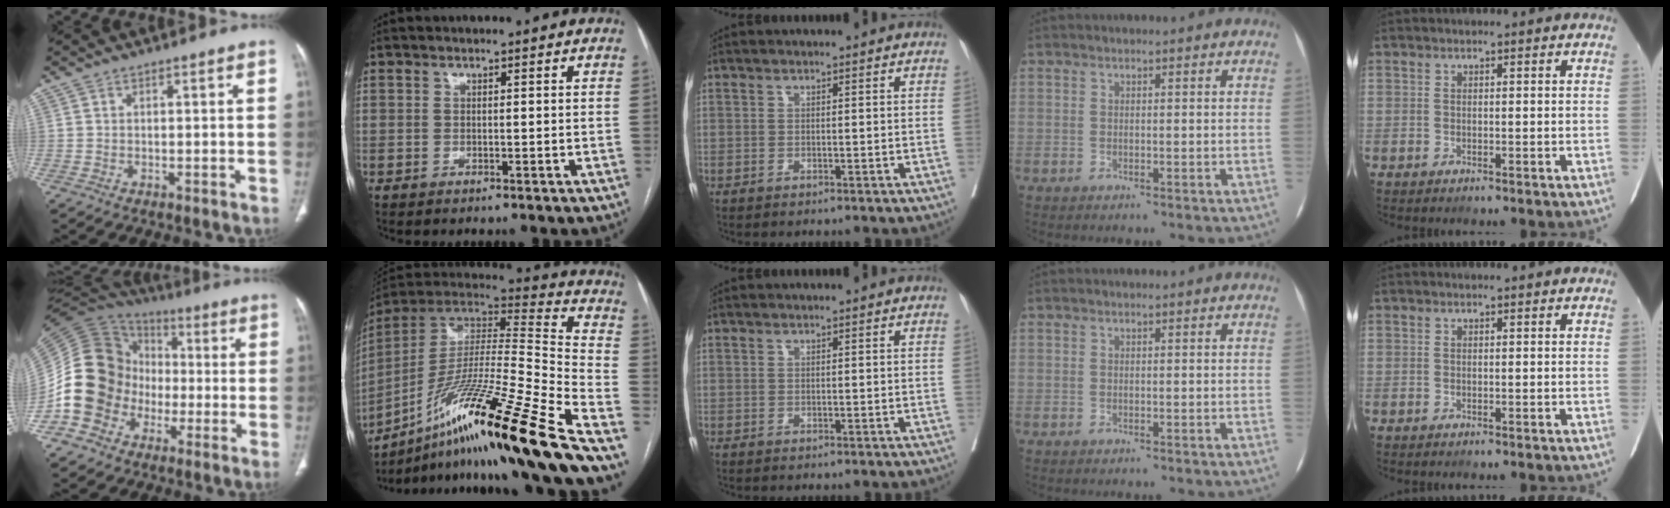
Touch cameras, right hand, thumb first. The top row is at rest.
{"thumb": {"total": 17.5, "force": [-5.1, 15.2, 6.9], "torque": [-0.119, 0.063, -0.098]}, "index": {"total": 29.9, "force": [-19.1, -0.6, 22.9], "torque": [-0.352, -0.026, -0.335]}}